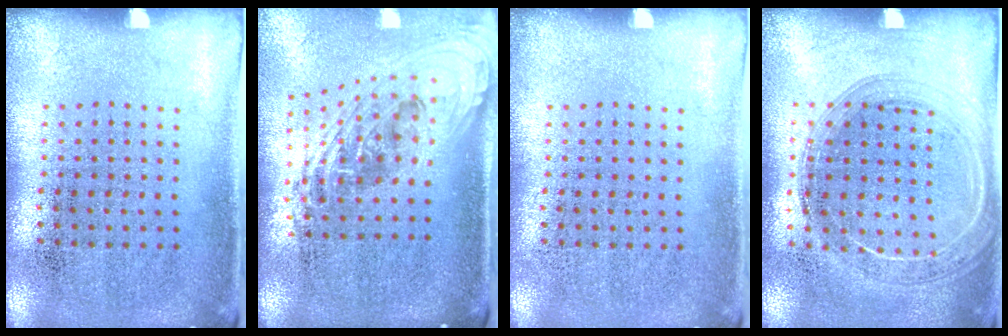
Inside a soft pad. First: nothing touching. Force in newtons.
{"total": 2.2, "press": 1.6, "slide": 1.5}
{"total": 0.0}
{"total": 1.5, "press": 1.5, "slide": 0.2}